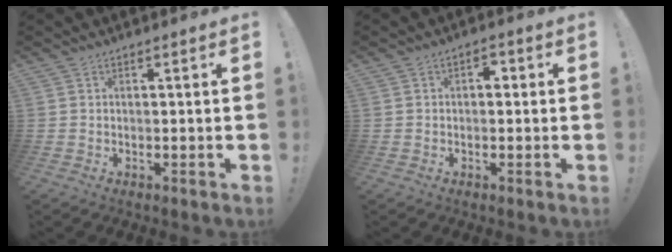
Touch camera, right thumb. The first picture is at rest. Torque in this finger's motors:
{"motor_torque": [0.44, 0.68, 0.22, -0.04, 0.00]}